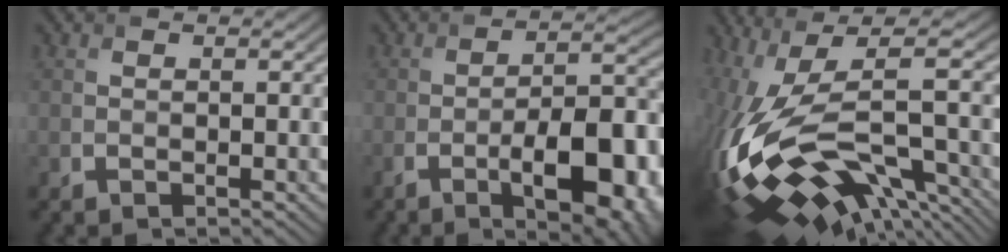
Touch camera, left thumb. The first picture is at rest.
{"total": 11.5, "force": [-4.9, 3.6, 9.8], "torque": [-0.142, -0.002, -0.072]}
{"total": 16.6, "force": [-3.3, 5.3, 15.4], "torque": [-0.344, -0.007, -0.039]}